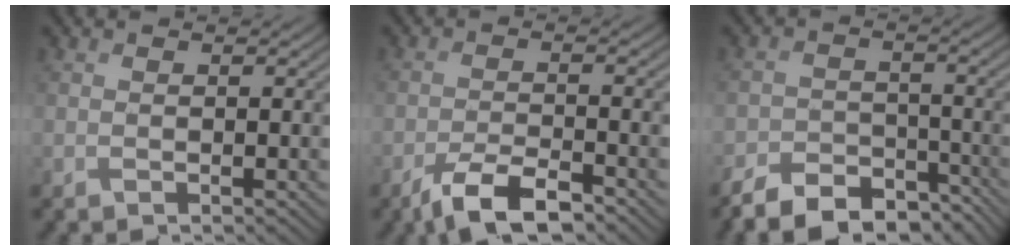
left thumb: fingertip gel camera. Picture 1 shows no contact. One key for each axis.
{"total": 5.8, "fx": -4.3, "fy": 2.0, "fz": 3.4, "tx": -0.061, "ty": -0.003, "tz": -0.081}
{"total": 10.2, "fx": -8.7, "fy": 4.6, "fz": 2.8, "tx": -0.035, "ty": -0.021, "tz": -0.132}